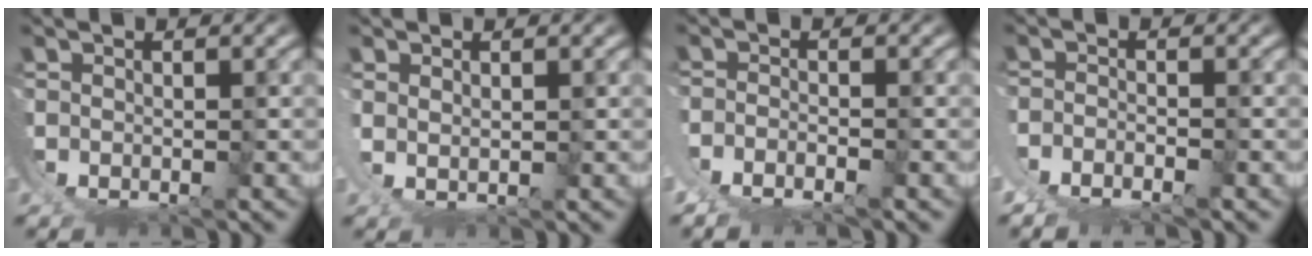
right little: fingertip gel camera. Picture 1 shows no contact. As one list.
[{"total": 2.0, "force": [1.8, 0.2, 0.9], "torque": [-0.026, -0.002, 0.034]}, {"total": 3.1, "force": [-0.5, 2.3, 2.0], "torque": [-0.044, -0.010, -0.008]}, {"total": 3.4, "force": [-0.7, 2.7, 1.9], "torque": [-0.042, -0.010, -0.011]}]